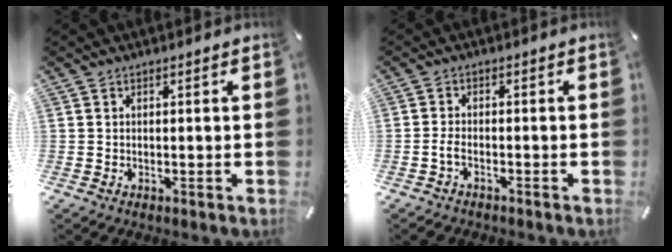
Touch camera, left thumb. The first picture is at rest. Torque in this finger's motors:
{"motor_torque": [-0.43, 0.45, 0.22, -0.18, 0.00]}